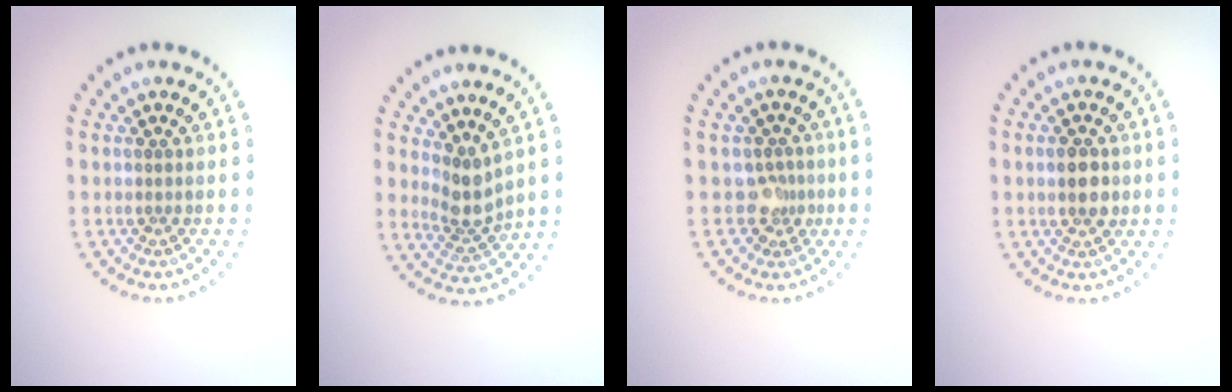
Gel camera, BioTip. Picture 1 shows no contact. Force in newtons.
{"total": 2.7, "press": 2.0, "slide": 1.8}
{"total": 2.0, "press": 1.5, "slide": 1.3}
{"total": 2.8, "press": 2.8, "slide": 0.1}